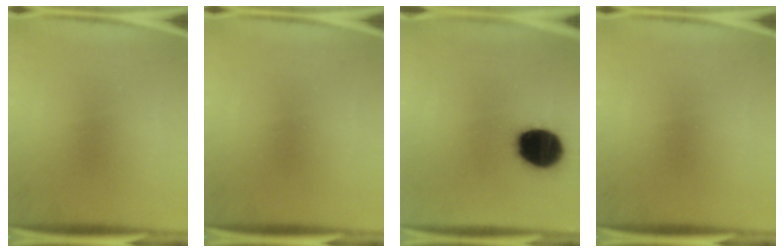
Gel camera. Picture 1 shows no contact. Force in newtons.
{"total": 0.0}
{"total": 19.3}
{"total": 0.0}